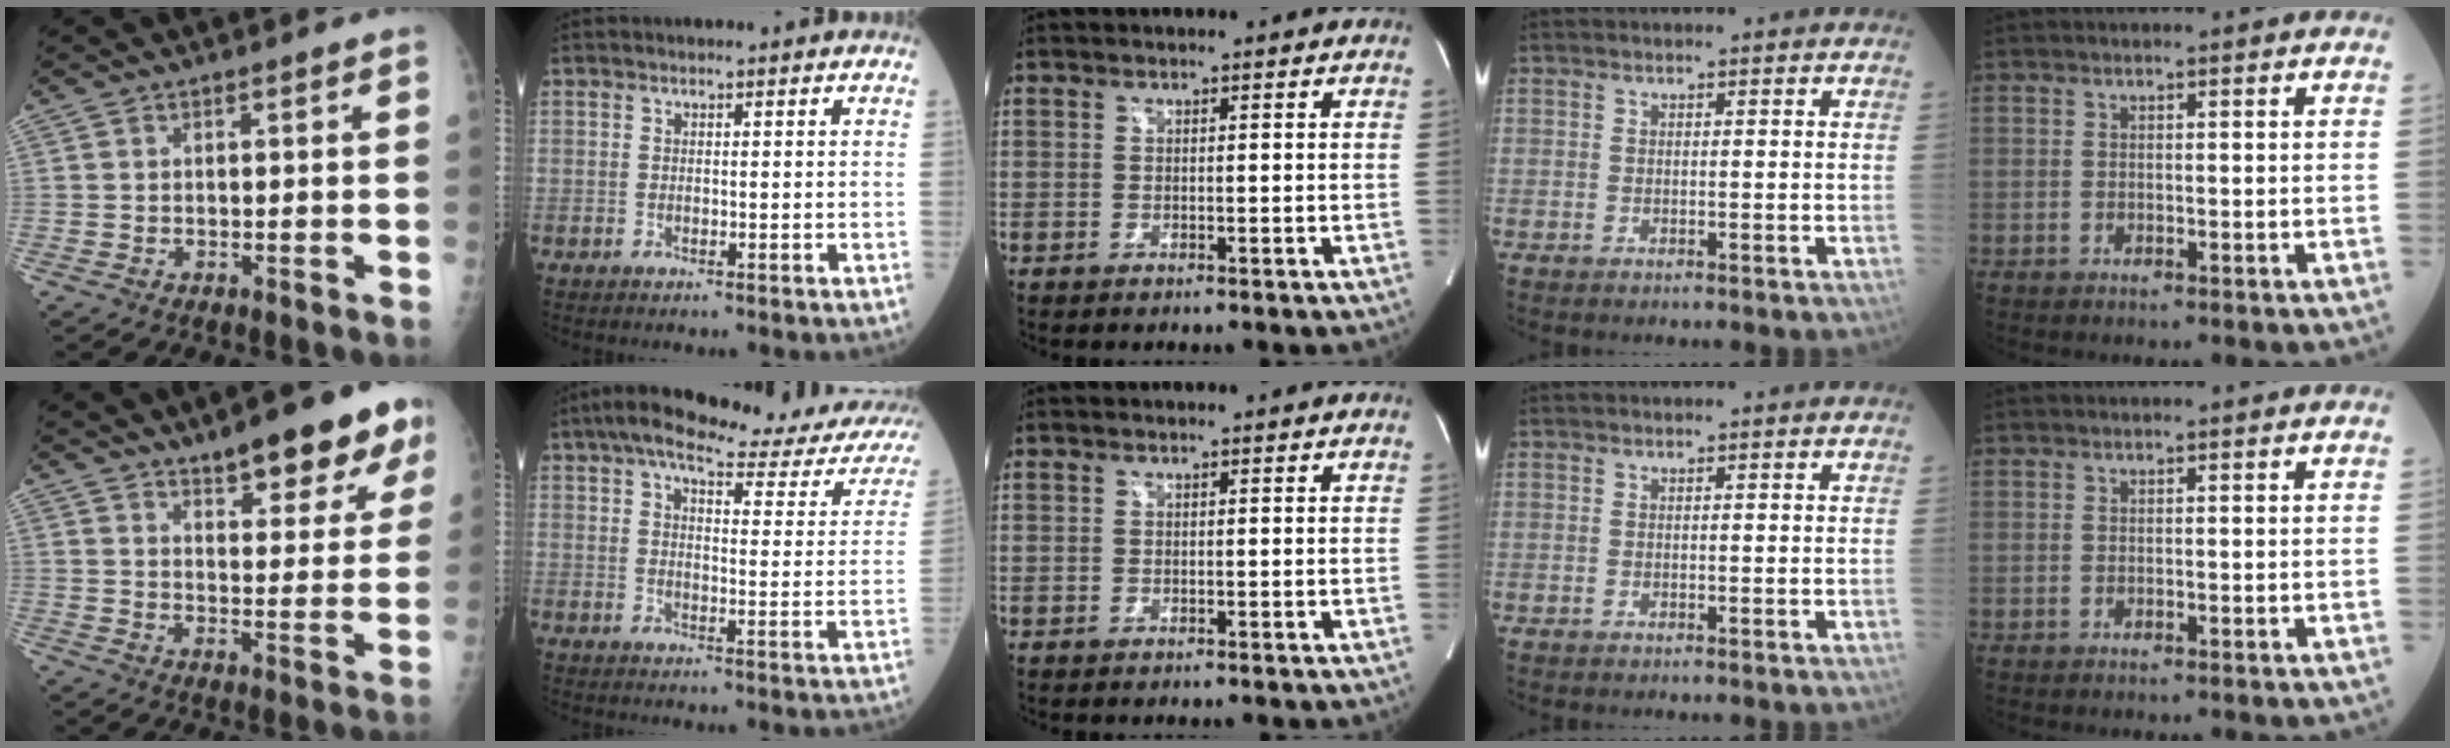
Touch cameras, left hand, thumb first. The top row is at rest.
{"thumb": {"total": 15.6, "force": [10.3, 4.8, 10.8], "torque": [-0.115, -0.042, 0.144]}, "index": {"total": 24.1, "force": [20.8, 4.2, 11.5], "torque": [-0.156, -0.021, 0.241]}}